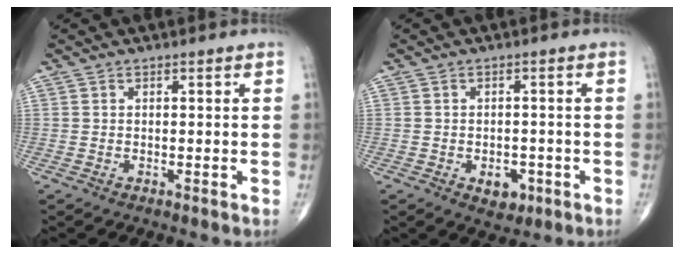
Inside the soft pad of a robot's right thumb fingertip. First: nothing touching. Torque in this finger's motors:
{"motor_torque": [0.72, 0.82, 0.32, -0.58, 0.08]}